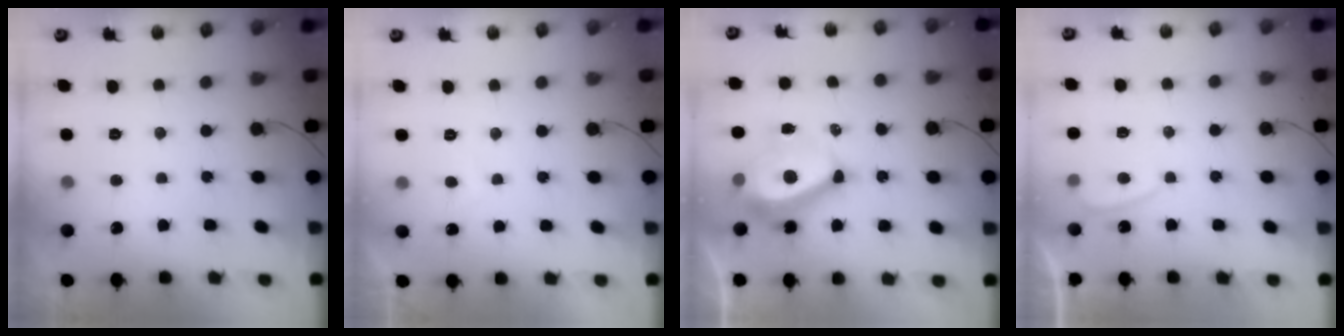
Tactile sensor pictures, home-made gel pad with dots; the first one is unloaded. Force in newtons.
{"total": 1.1, "press": 0.9, "slide": 0.6}
{"total": 10.4, "press": 9.9, "slide": 3.1}
{"total": 2.0, "press": 2.0, "slide": 0.6}